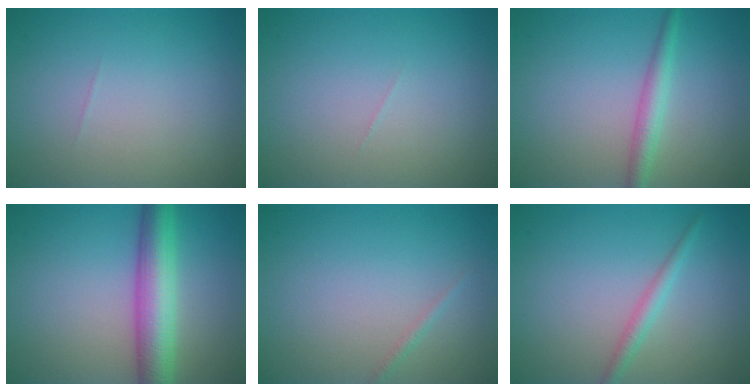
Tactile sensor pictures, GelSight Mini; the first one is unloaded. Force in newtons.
{"total": 0.0}
{"total": 2.4, "press": 2.4, "slide": 0.0}
{"total": 6.6, "press": 6.6, "slide": 0.0}
{"total": 0.6, "press": 0.6, "slide": 0.0}
{"total": 1.6, "press": 1.6, "slide": 0.0}